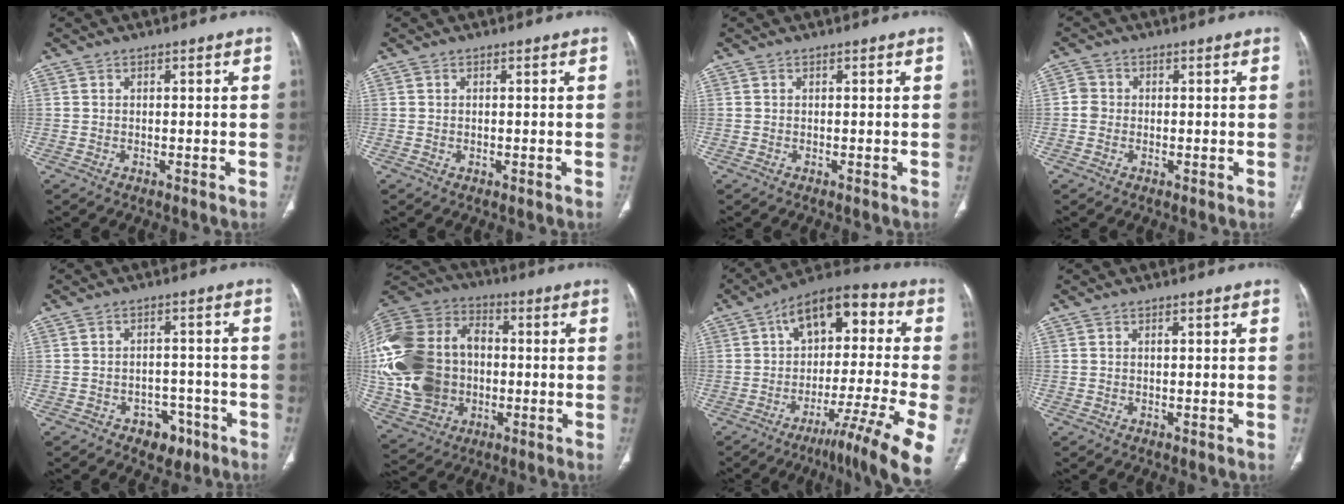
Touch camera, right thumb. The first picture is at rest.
{"total": 0.0}
{"total": 0.0}
{"total": 2.2, "force": [-0.3, 2.0, 0.8], "torque": [0.001, 0.008, -0.013]}
{"total": 5.7, "force": [-3.2, 4.1, 2.3], "torque": [-0.005, 0.030, -0.038]}
{"total": 28.0, "force": [-1.3, 21.8, 17.5], "torque": [-0.395, 0.035, -0.013]}
{"total": 19.8, "force": [-4.5, 4.8, 18.7], "torque": [-0.271, 0.057, -0.077]}
{"total": 0.5, "force": [0.2, 0.2, 0.4], "torque": [-0.003, 0.001, 0.004]}